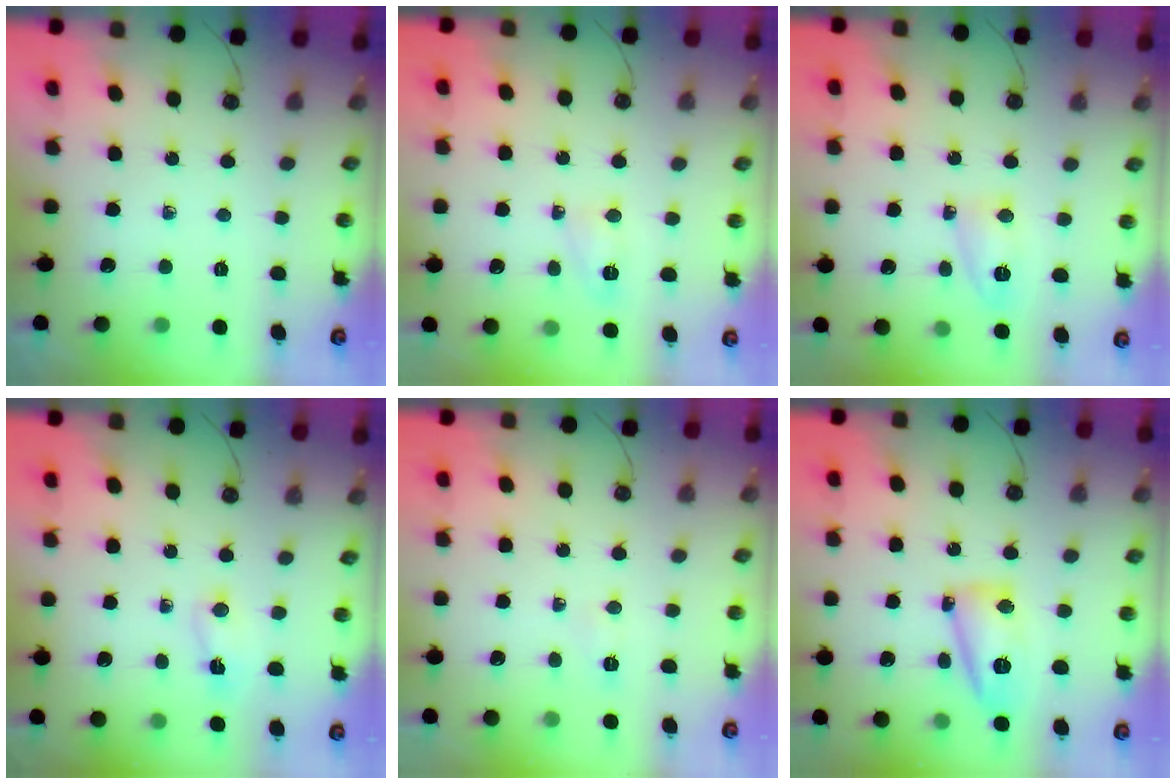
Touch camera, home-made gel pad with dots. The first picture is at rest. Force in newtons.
{"total": 4.0, "press": 3.9, "slide": 0.6}
{"total": 4.5, "press": 4.3, "slide": 1.3}
{"total": 2.2, "press": 1.9, "slide": 1.1}
{"total": 4.9, "press": 3.1, "slide": 3.8}
{"total": 12.9, "press": 11.9, "slide": 4.9}